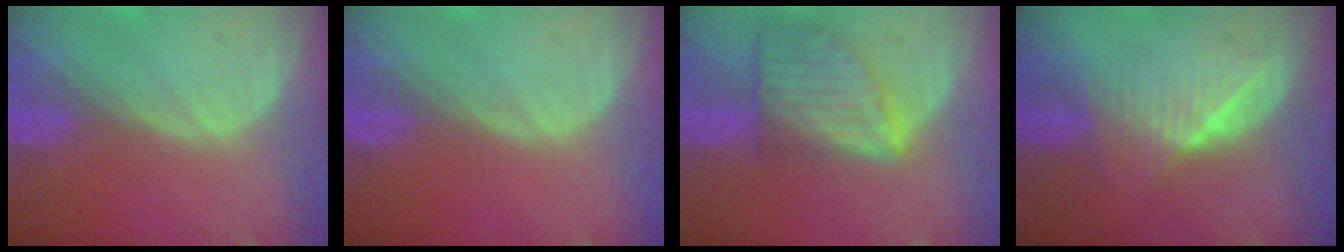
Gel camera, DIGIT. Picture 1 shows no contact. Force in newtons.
{"total": 0.0}
{"total": 8.0, "press": 7.3, "slide": 3.2}
{"total": 6.4, "press": 6.1, "slide": 2.2}